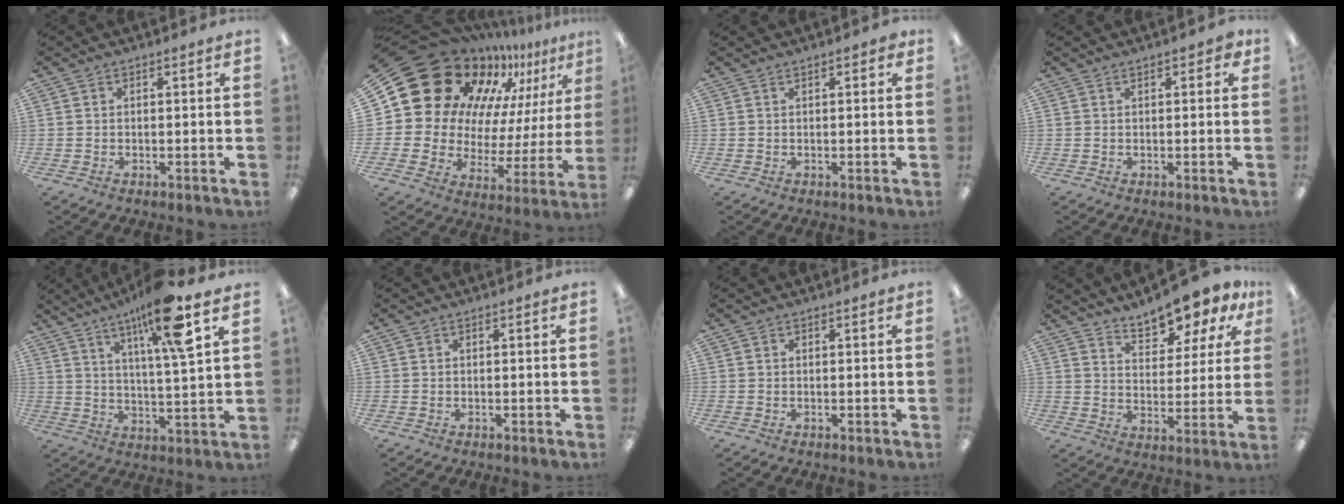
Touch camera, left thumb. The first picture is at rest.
{"total": 23.2, "force": [16.0, 13.6, 9.7], "torque": [-0.152, -0.112, 0.300]}
{"total": 1.0, "force": [0.7, 0.4, 0.6], "torque": [-0.004, -0.001, 0.010]}
{"total": 2.0, "force": [1.1, 1.0, 1.3], "torque": [-0.011, -0.003, 0.016]}
{"total": 15.2, "force": [9.2, 2.6, 11.9], "torque": [-0.193, -0.037, 0.138]}
{"total": 0.0}
{"total": 0.0}
{"total": 10.2, "force": [9.2, 2.9, 3.2], "torque": [-0.050, -0.069, 0.168]}